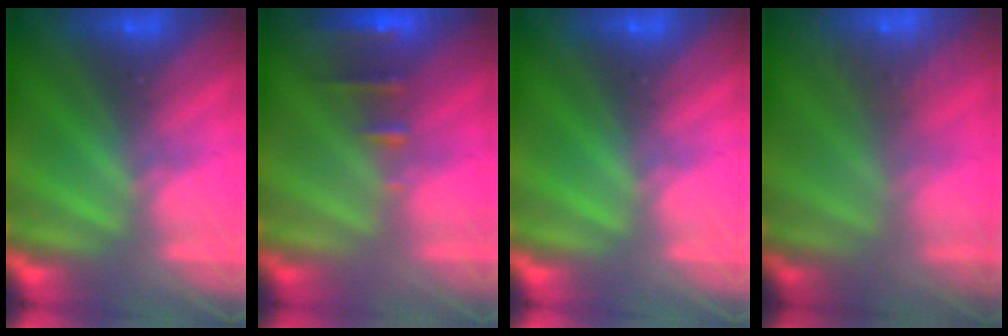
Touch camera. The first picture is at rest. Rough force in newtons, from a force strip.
{"total": 2.4}
{"total": 0.0}
{"total": 8.0}